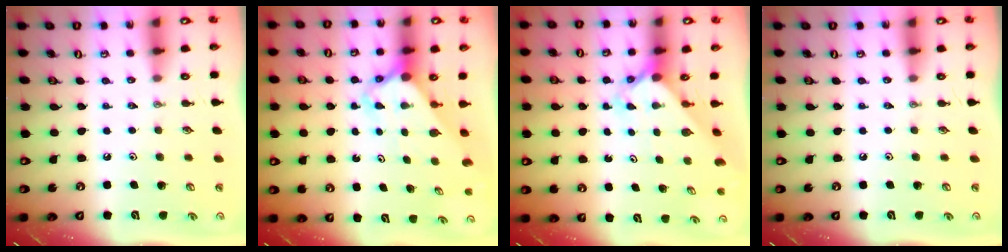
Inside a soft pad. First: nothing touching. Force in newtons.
{"total": 3.0, "press": 3.0, "slide": 0.2}
{"total": 2.4, "press": 2.4, "slide": 0.1}
{"total": 0.0}